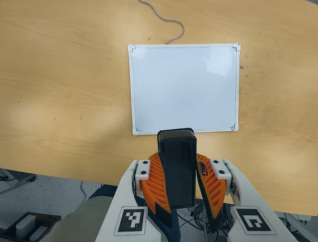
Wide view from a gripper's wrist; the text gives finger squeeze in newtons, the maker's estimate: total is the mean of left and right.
{"total": 11.4, "left": 11.0, "right": 11.9}